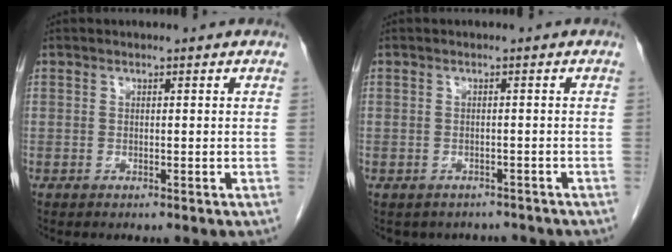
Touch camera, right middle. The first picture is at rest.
{"total": 5.4, "force": [-4.7, 2.6, 0.5], "torque": [-0.004, 0.006, -0.052]}